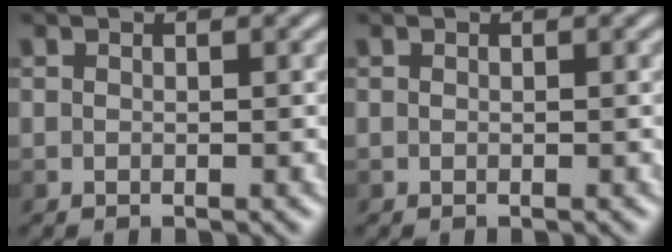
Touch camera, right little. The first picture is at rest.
{"total": 0.0}